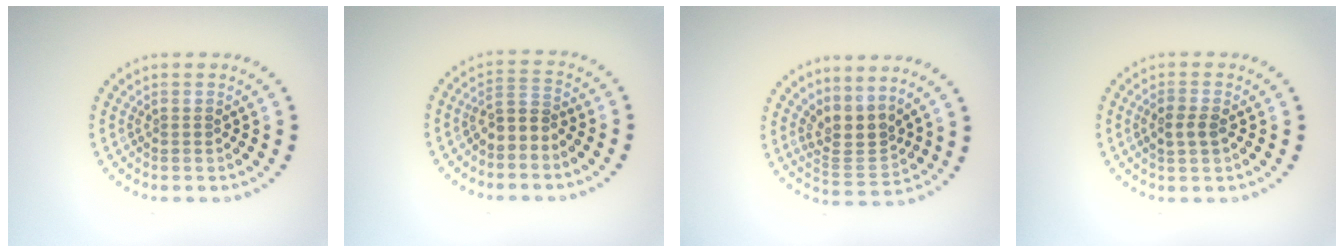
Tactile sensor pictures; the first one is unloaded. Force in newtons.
{"total": 2.4, "press": 2.1, "slide": 1.3}
{"total": 3.1, "press": 2.3, "slide": 2.1}
{"total": 1.7, "press": 1.7, "slide": 0.3}